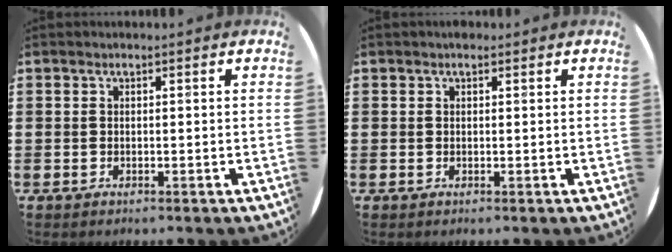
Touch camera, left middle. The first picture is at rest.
{"total": 0.6, "force": [0.5, 0.3, 0.1], "torque": [0.006, 0.000, 0.007]}